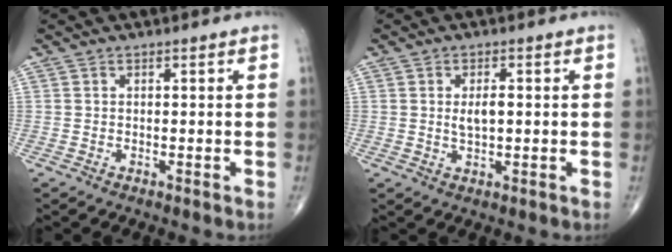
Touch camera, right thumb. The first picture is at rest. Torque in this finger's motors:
{"motor_torque": [-0.23, 0.13, 0.15, 0.14, 0.04]}